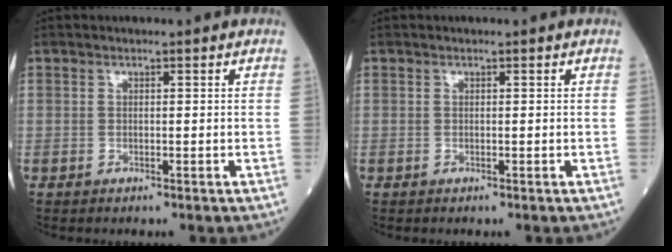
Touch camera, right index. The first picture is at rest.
{"total": 0.0}